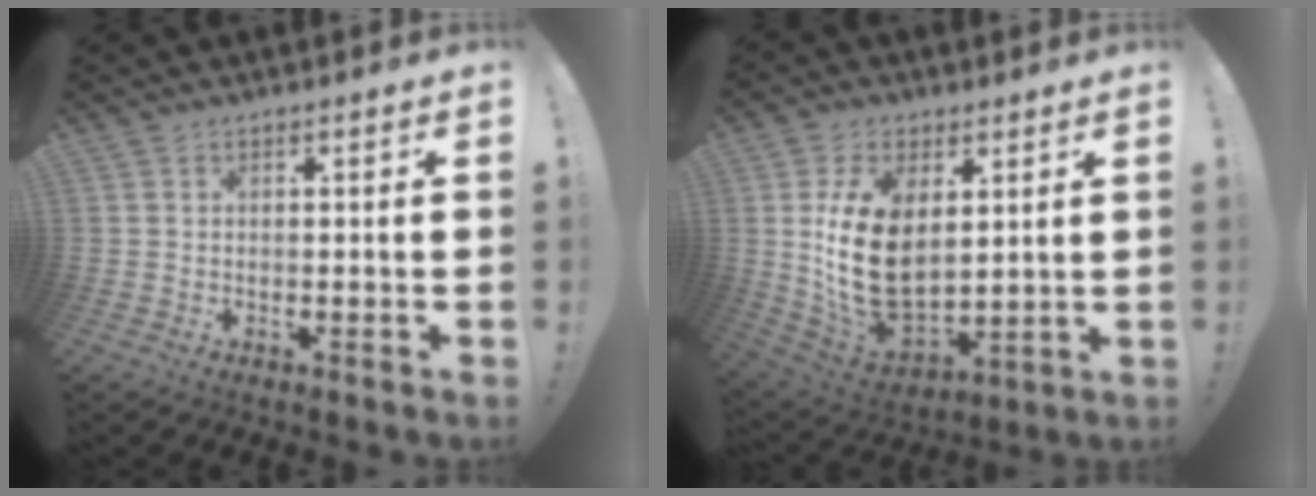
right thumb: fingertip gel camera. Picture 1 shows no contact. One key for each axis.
{"total": 17.8, "fx": 4.0, "fy": 11.7, "fz": 12.8, "tx": -0.241, "ty": -0.031, "tz": 0.079}